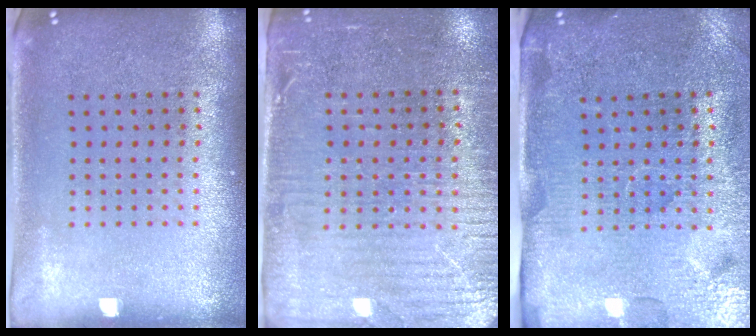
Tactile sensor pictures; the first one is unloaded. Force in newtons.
{"total": 3.6, "press": 3.0, "slide": 2.0}
{"total": 4.3, "press": 3.9, "slide": 1.9}